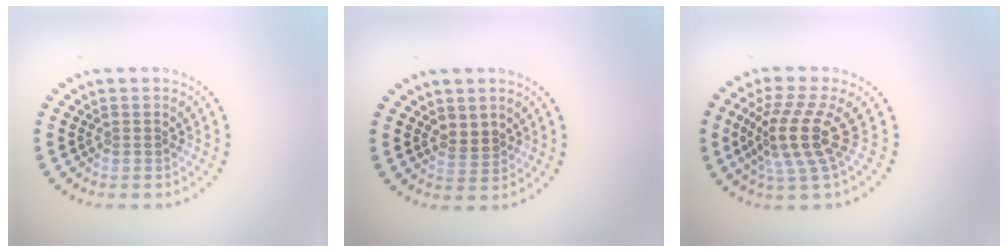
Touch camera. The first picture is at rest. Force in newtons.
{"total": 1.8, "press": 1.7, "slide": 0.7}
{"total": 4.8, "press": 3.6, "slide": 3.2}